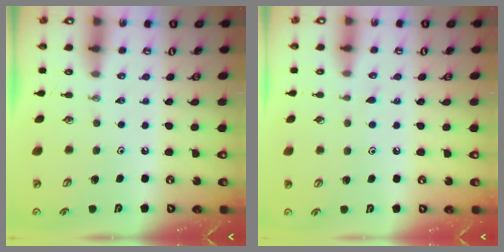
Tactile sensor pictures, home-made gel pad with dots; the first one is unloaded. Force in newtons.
{"total": 4.3, "press": 4.2, "slide": 0.6}